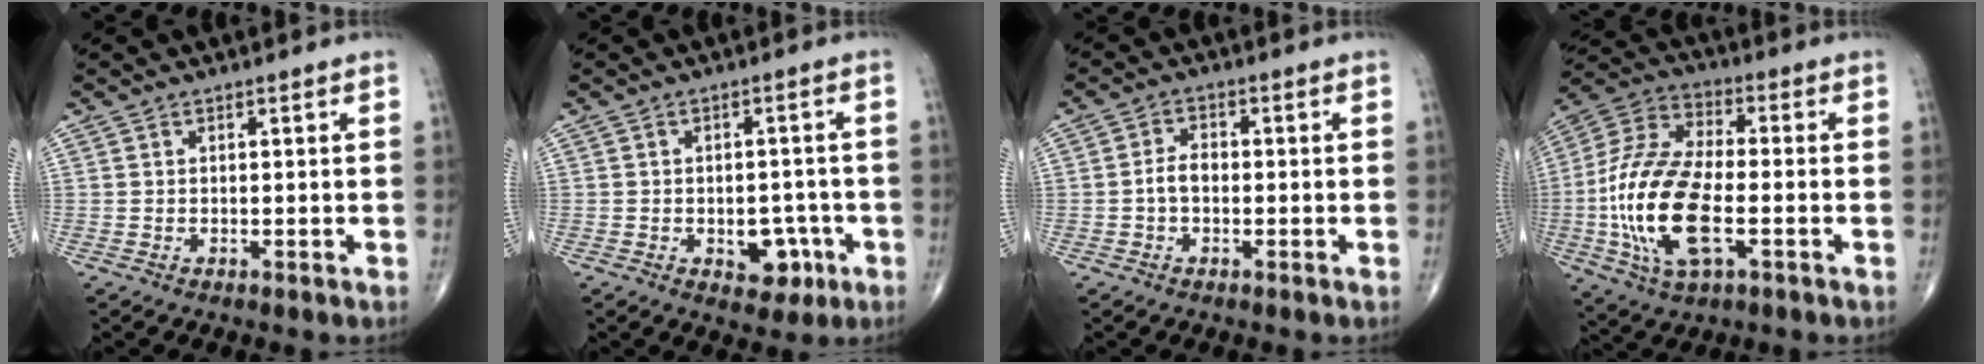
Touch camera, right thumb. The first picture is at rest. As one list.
[{"total": 6.4, "force": [-2.3, 4.2, 4.2], "torque": [-0.023, 0.014, -0.023]}, {"total": 3.3, "force": [-0.7, 2.1, 2.4], "torque": [-0.040, 0.013, -0.018]}, {"total": 20.0, "force": [-4.0, 9.4, 17.2], "torque": [-0.361, 0.016, -0.072]}]